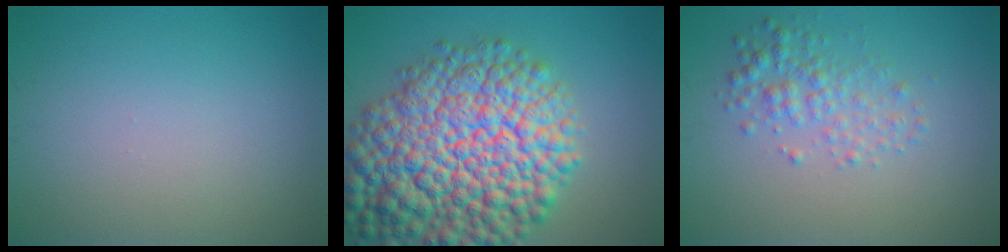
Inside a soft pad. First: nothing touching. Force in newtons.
{"total": 15.2, "press": 15.2, "slide": 0.6}
{"total": 2.6, "press": 2.6, "slide": 0.0}